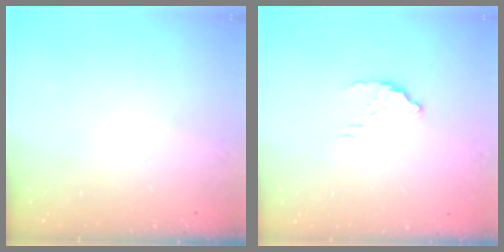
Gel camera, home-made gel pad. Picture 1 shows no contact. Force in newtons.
{"total": 3.1, "press": 3.0, "slide": 0.4}